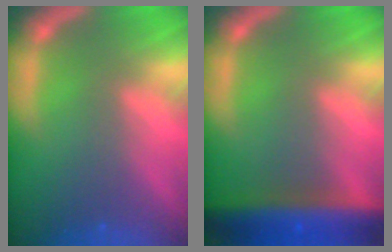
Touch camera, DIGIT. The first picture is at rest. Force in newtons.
{"total": 8.5}